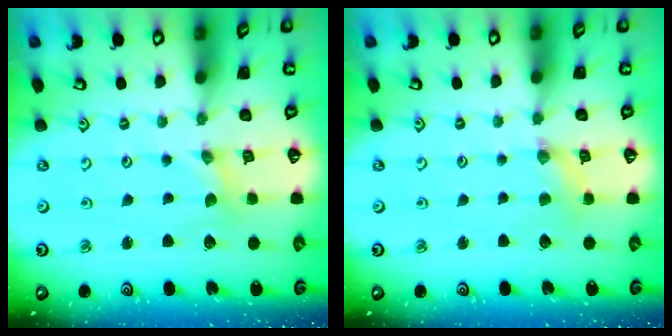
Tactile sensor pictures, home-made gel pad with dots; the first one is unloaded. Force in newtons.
{"total": 2.5, "press": 2.5, "slide": 0.3}